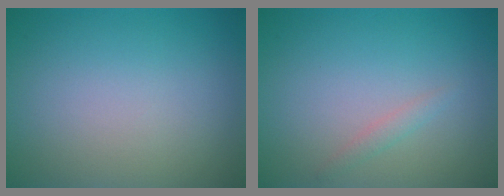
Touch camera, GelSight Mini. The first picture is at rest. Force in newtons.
{"total": 0.9, "press": 0.9, "slide": 0.1}